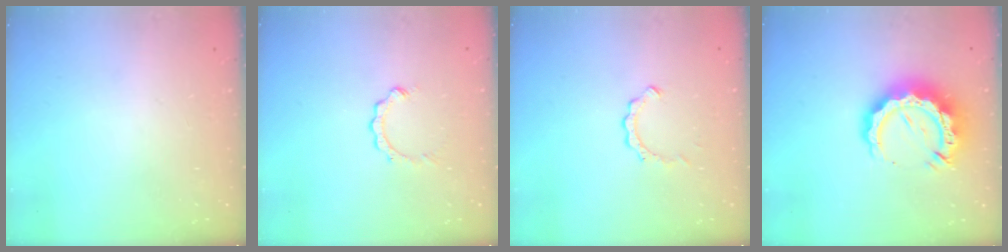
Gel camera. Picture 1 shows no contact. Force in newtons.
{"total": 2.5, "press": 2.5, "slide": 0.4}
{"total": 2.0, "press": 2.0, "slide": 0.2}
{"total": 13.8, "press": 13.7, "slide": 1.2}